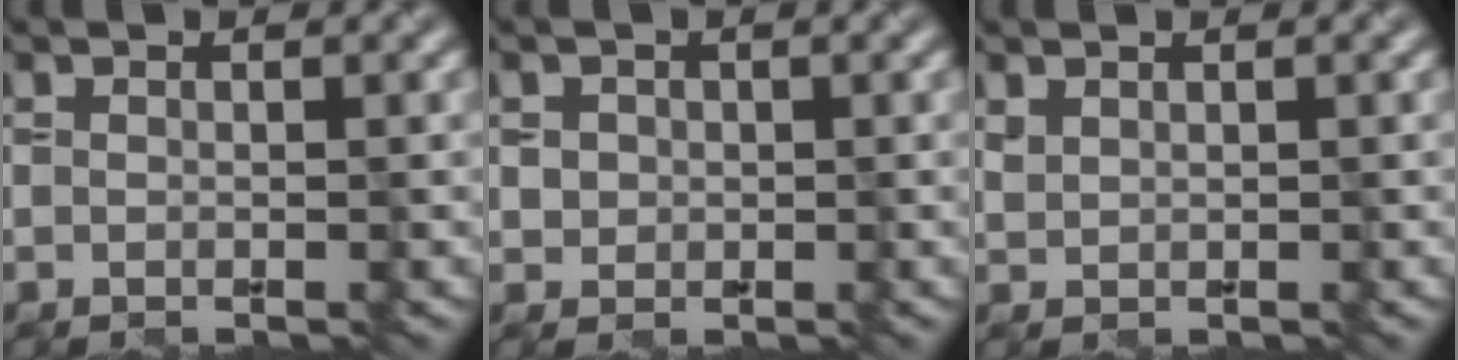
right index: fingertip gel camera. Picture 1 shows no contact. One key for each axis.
{"total": 1.3, "fx": 0.3, "fy": 1.2, "fz": 0.3, "tx": -0.006, "ty": -0.001, "tz": 0.018}
{"total": 0.8, "fx": 0.8, "fy": 0.3, "fz": 0.1, "tx": -0.007, "ty": -0.001, "tz": 0.021}